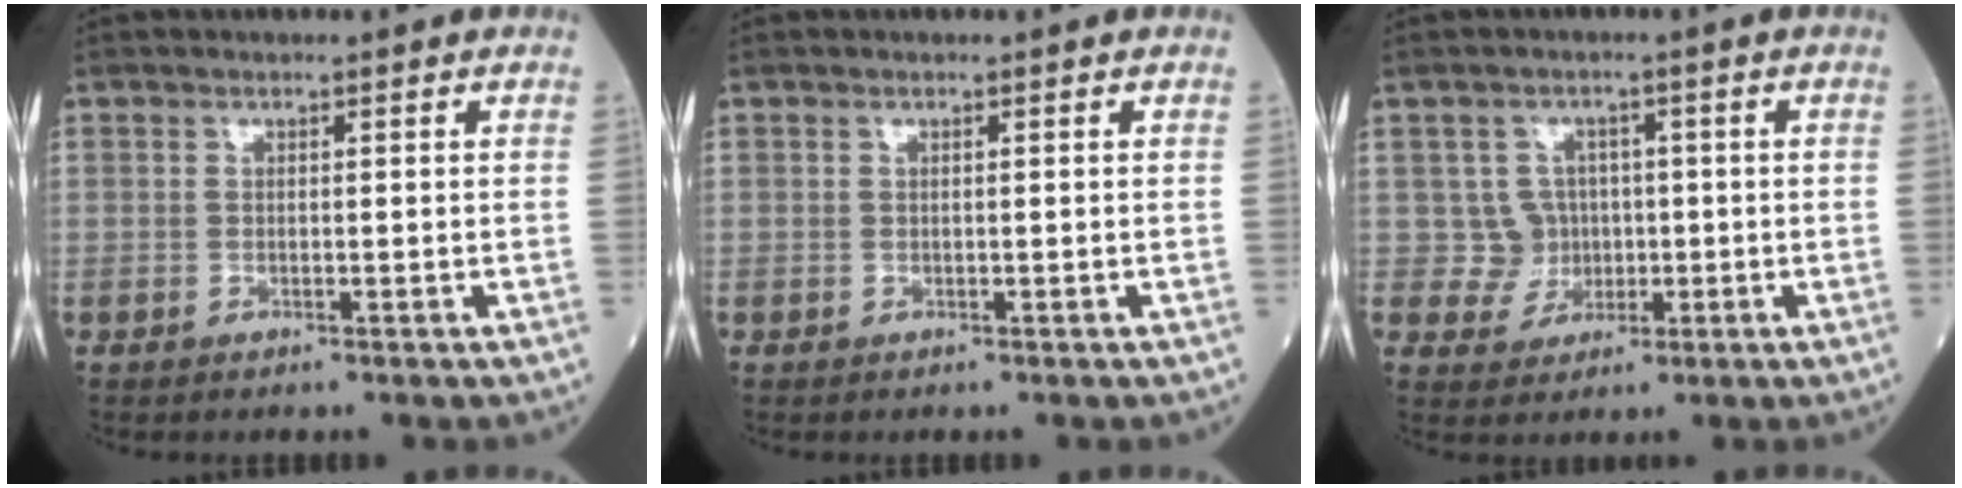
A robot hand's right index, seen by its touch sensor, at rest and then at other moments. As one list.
[{"total": 0.0}, {"total": 4.4, "force": [0.2, 4.4, 0.2], "torque": [0.008, 0.011, 0.007]}]